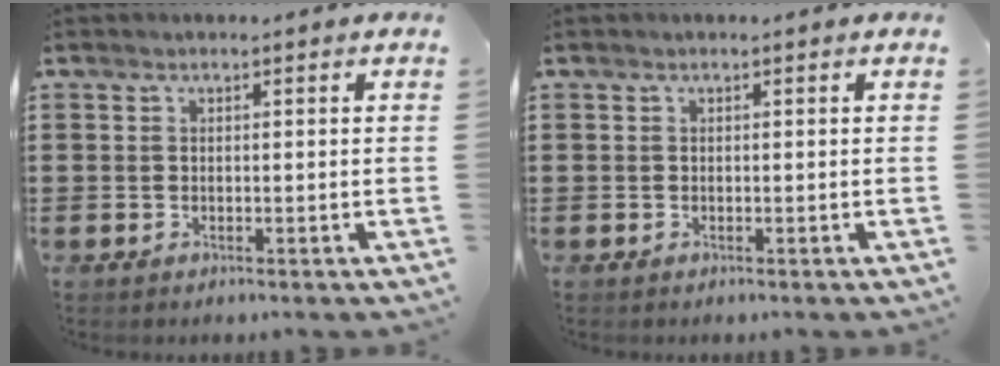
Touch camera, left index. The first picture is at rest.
{"total": 0.0}